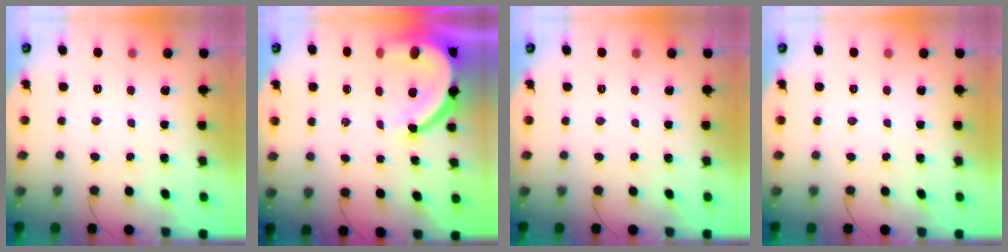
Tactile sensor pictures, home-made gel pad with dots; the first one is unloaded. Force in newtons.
{"total": 12.3, "press": 12.2, "slide": 1.4}
{"total": 0.0}
{"total": 0.0}